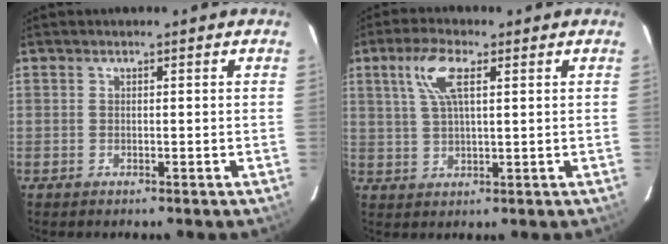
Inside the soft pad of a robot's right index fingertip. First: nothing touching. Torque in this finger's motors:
{"motor_torque": [0.60, 0.10, 0.42, 0.12]}